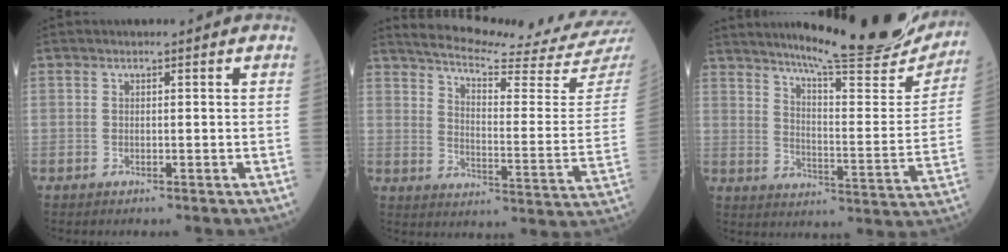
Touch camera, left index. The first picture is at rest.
{"total": 22.6, "force": [20.8, -0.5, 8.8], "torque": [-0.145, -0.095, 0.265]}
{"total": 23.5, "force": [20.6, 2.0, 11.1], "torque": [-0.165, -0.058, 0.270]}